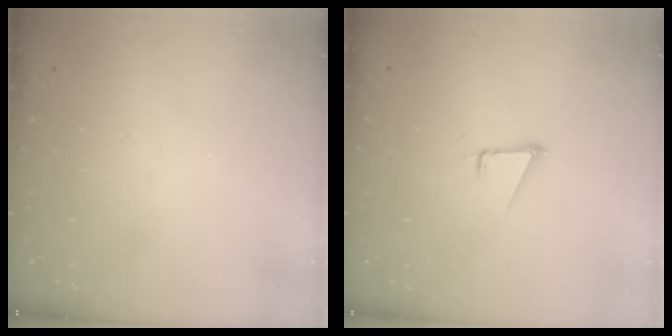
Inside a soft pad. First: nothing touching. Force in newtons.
{"total": 1.9, "press": 1.9, "slide": 0.0}